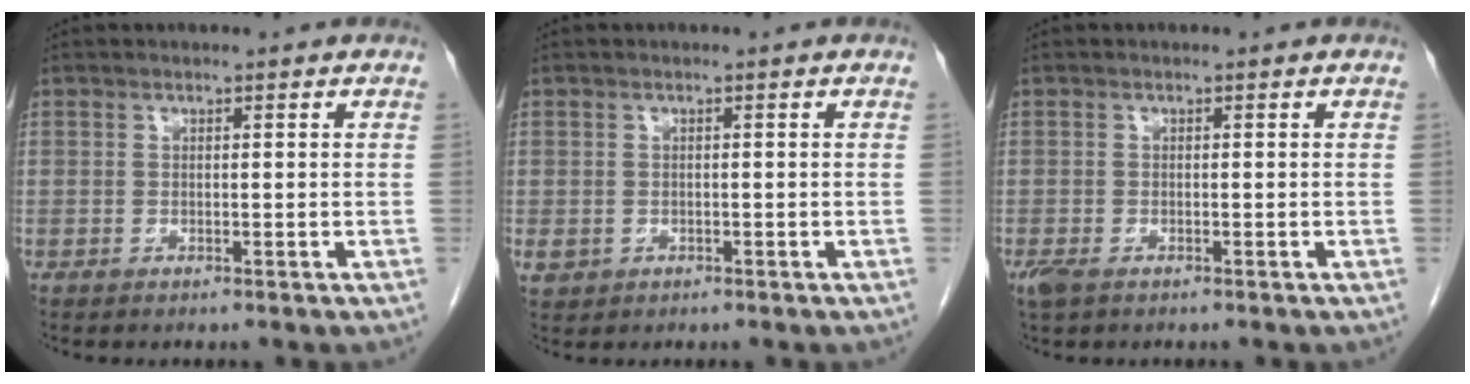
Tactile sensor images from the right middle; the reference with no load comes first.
{"total": 2.2, "force": [-0.6, 1.9, 0.9], "torque": [-0.020, -0.001, 0.000]}
{"total": 2.5, "force": [-1.5, 1.3, 1.6], "torque": [-0.040, -0.007, -0.023]}